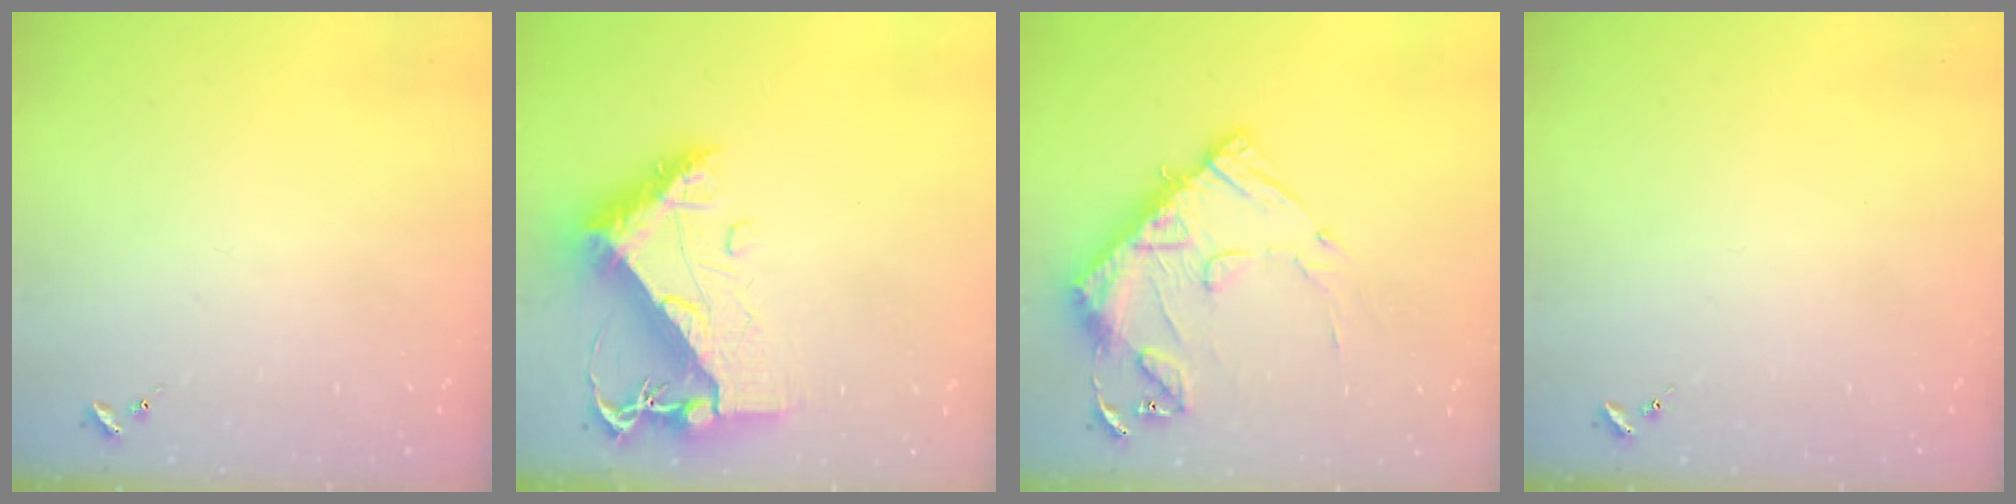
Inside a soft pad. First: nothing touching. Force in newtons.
{"total": 11.3, "press": 11.3, "slide": 1.2}
{"total": 14.8, "press": 14.7, "slide": 1.5}
{"total": 0.0}